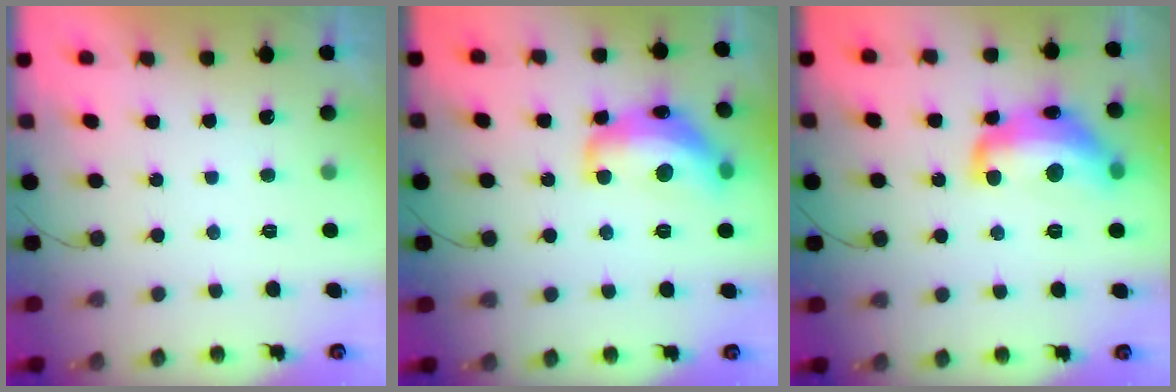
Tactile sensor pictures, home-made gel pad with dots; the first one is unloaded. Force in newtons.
{"total": 17.2, "press": 17.2, "slide": 0.9}
{"total": 16.2, "press": 16.2, "slide": 1.0}